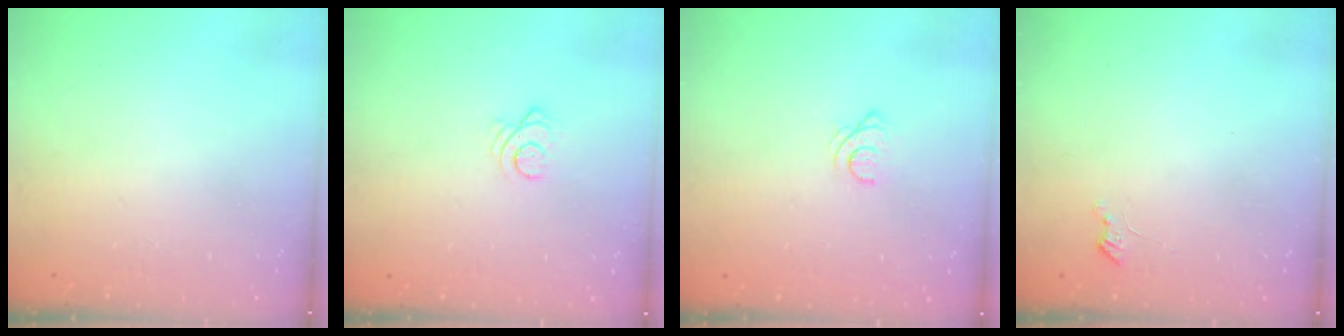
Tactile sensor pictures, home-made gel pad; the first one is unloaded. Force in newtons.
{"total": 3.0, "press": 3.0, "slide": 0.4}
{"total": 2.5, "press": 2.5, "slide": 0.3}
{"total": 2.7, "press": 2.7, "slide": 0.3}